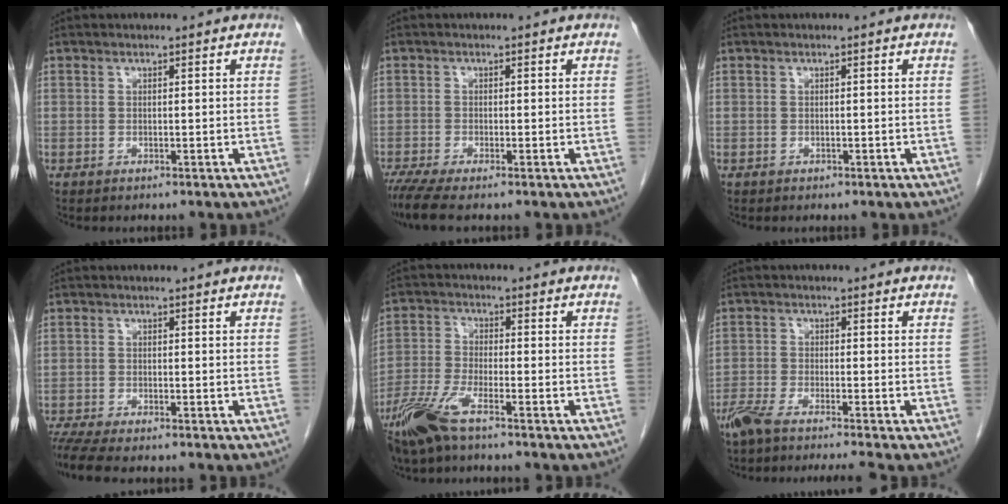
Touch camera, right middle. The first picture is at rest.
{"total": 3.8, "force": [-2.9, 0.1, 2.4], "torque": [-0.047, -0.011, -0.058]}
{"total": 0.0}
{"total": 5.8, "force": [-4.9, 0.7, 2.9], "torque": [-0.050, -0.012, -0.083]}
{"total": 8.1, "force": [-5.7, 1.6, 5.5], "torque": [-0.126, -0.016, -0.116]}
{"total": 7.2, "force": [-6.1, -0.5, 3.7], "torque": [-0.057, -0.014, -0.104]}